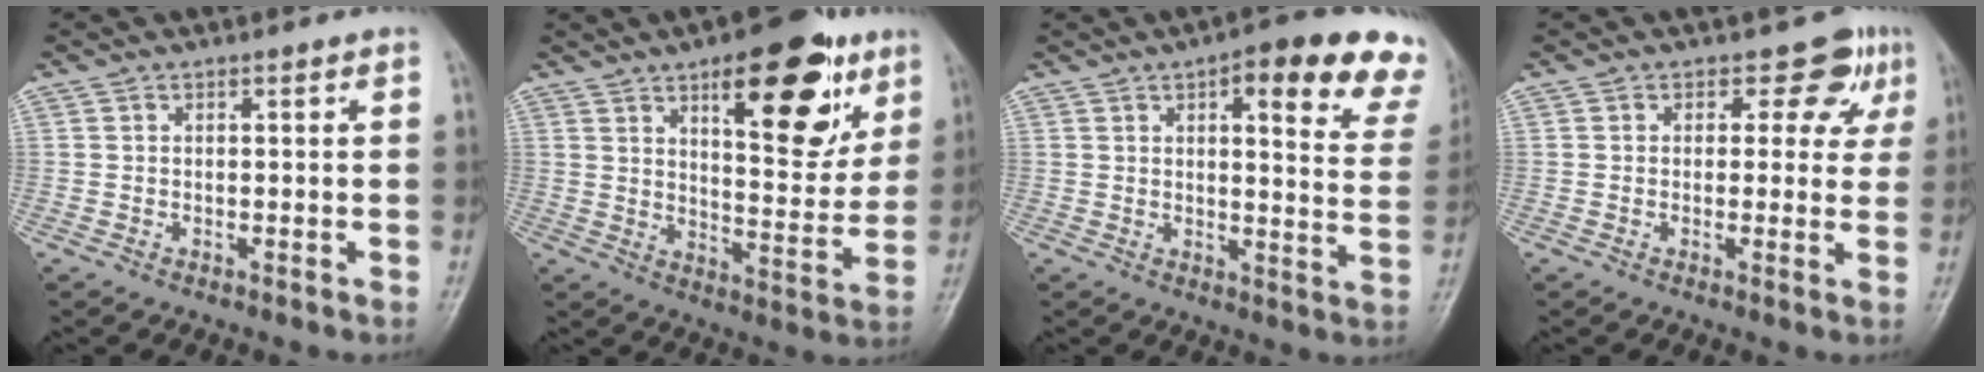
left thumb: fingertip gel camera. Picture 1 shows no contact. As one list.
[{"total": 19.3, "force": [9.8, 7.8, 14.8], "torque": [-0.156, -0.042, 0.142]}, {"total": 17.8, "force": [10.8, 5.5, 13.1], "torque": [-0.123, -0.034, 0.111]}, {"total": 5.2, "force": [2.6, 4.0, 2.1], "torque": [0.015, -0.005, 0.021]}]